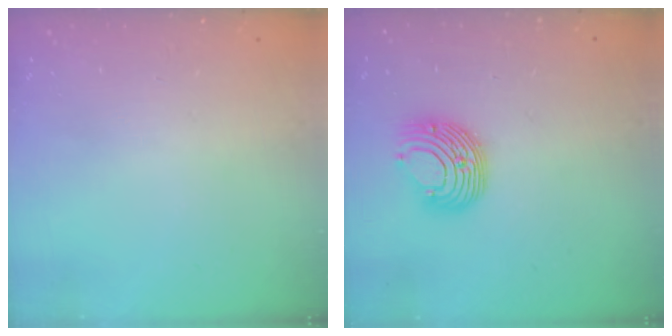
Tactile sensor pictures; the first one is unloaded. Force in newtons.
{"total": 10.6, "press": 10.6, "slide": 0.3}